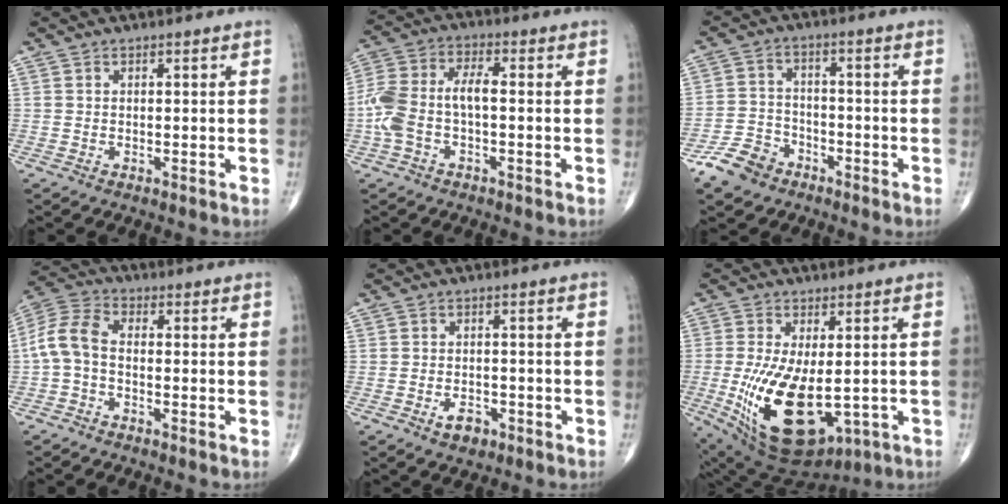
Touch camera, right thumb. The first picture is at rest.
{"total": 9.9, "force": [-1.5, 4.9, 8.5], "torque": [-0.199, 0.035, -0.033]}
{"total": 7.3, "force": [-5.0, 4.7, 2.3], "torque": [-0.031, 0.026, -0.100]}
{"total": 7.4, "force": [-1.2, 4.3, 5.9], "torque": [-0.127, 0.025, -0.037]}
{"total": 3.5, "force": [-1.9, 2.1, 2.0], "torque": [-0.023, 0.009, -0.029]}
{"total": 17.9, "force": [-3.2, 8.8, 15.3], "torque": [-0.287, -0.021, -0.024]}